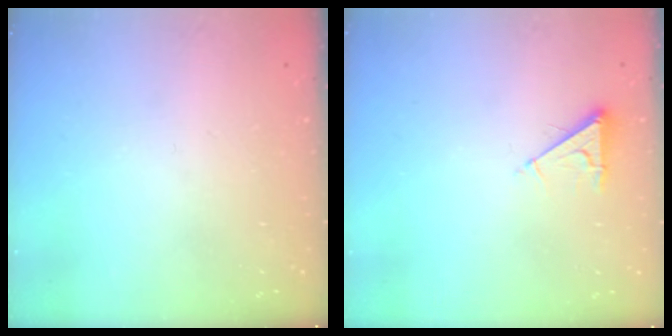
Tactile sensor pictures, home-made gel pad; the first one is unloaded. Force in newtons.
{"total": 4.5, "press": 4.5, "slide": 0.7}